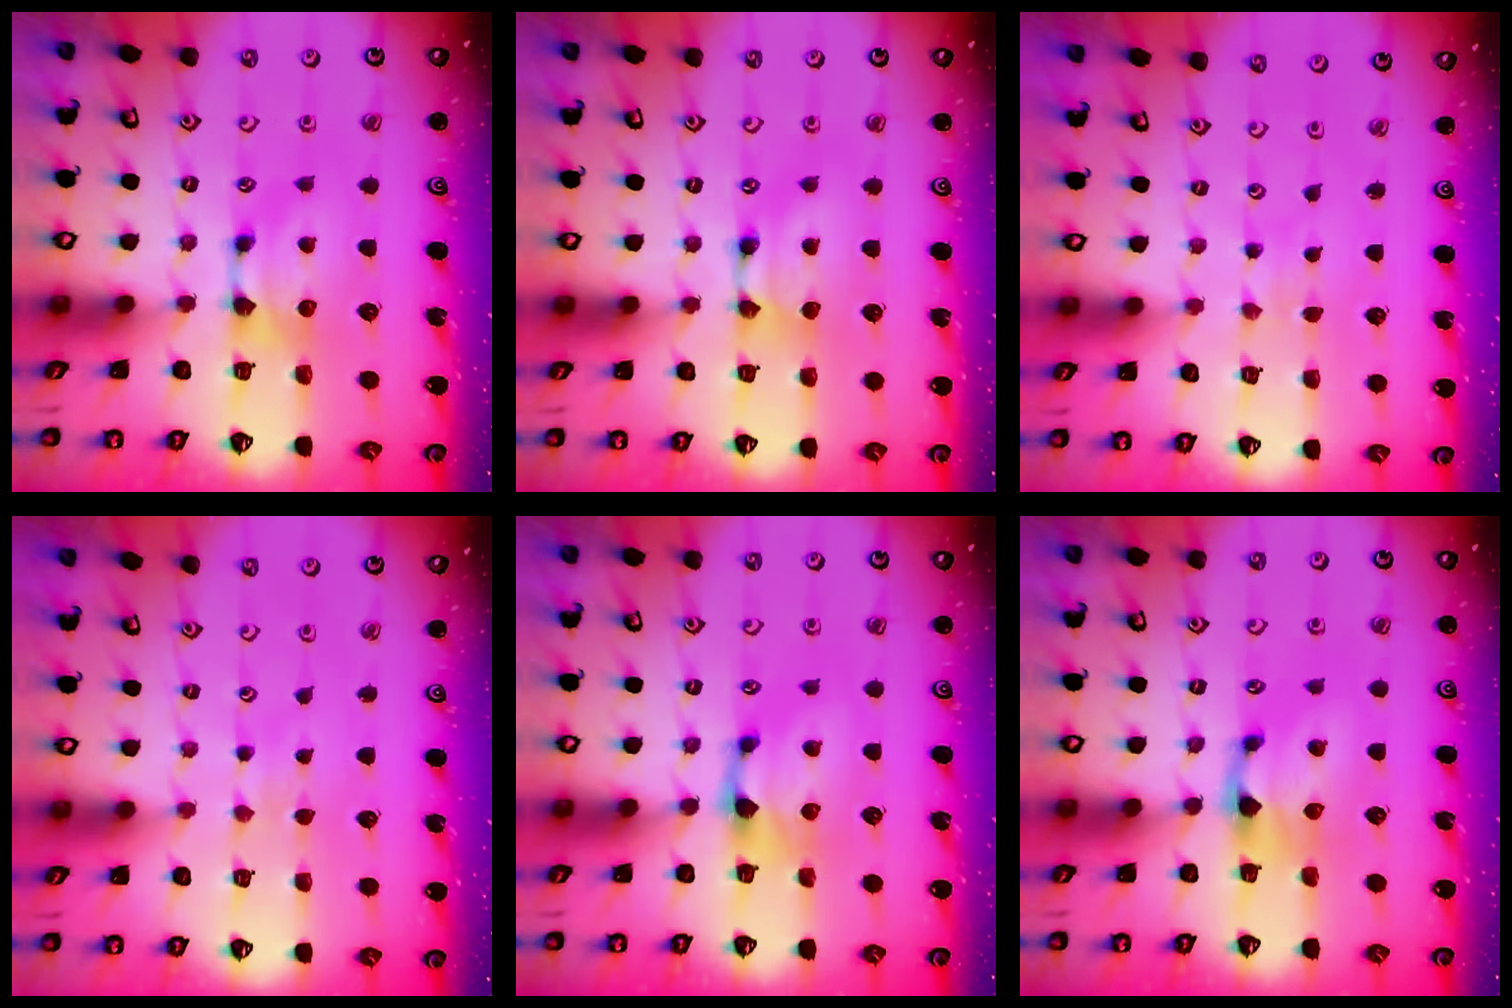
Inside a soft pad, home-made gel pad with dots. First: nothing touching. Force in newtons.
{"total": 1.7, "press": 1.7, "slide": 0.1}
{"total": 5.2, "press": 5.2, "slide": 0.2}
{"total": 3.6, "press": 3.6, "slide": 0.5}
{"total": 1.0, "press": 0.3, "slide": 1.0}
{"total": 1.2, "press": 0.1, "slide": 1.2}